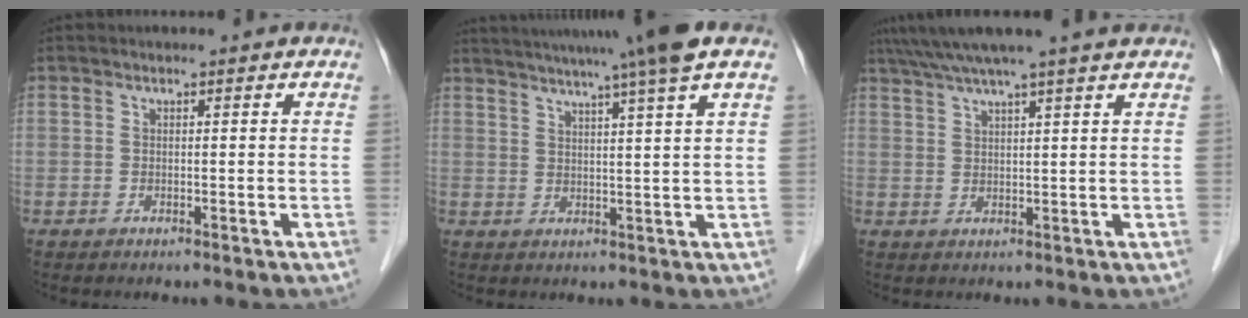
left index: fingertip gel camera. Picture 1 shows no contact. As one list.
[{"total": 13.8, "force": [11.2, -2.2, 7.8], "torque": [-0.132, -0.001, 0.148]}, {"total": 8.6, "force": [7.2, -1.5, 4.5], "torque": [-0.073, 0.028, 0.101]}]